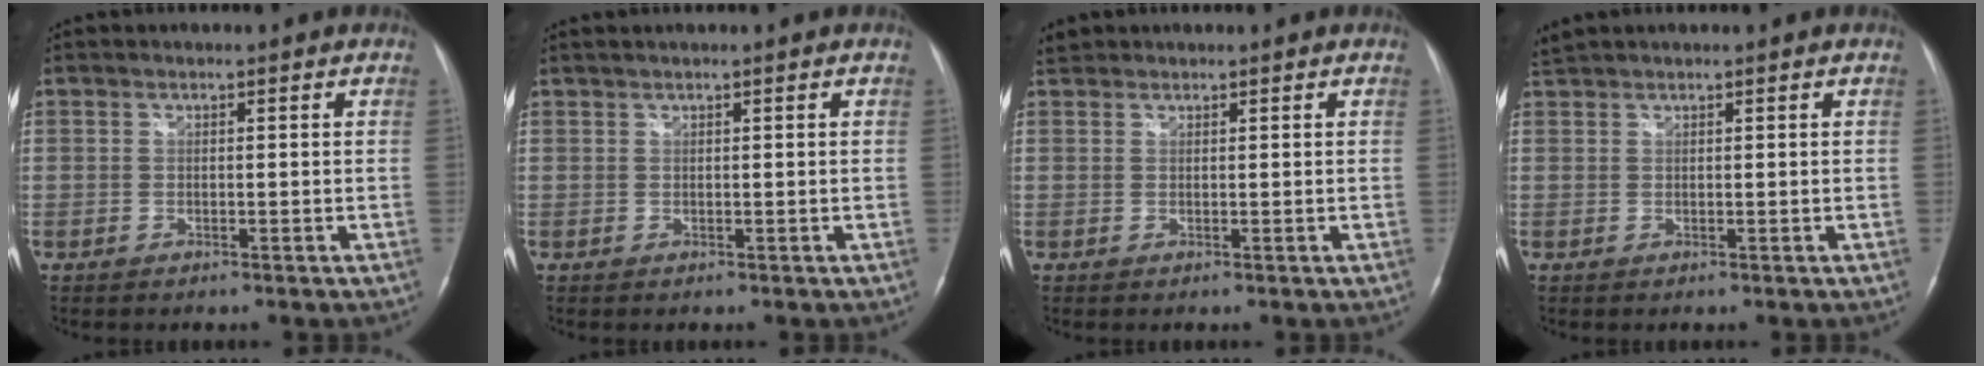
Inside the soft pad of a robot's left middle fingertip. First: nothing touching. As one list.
[{"total": 1.1, "force": [0.9, -0.1, 0.6], "torque": [-0.014, 0.013, 0.022]}, {"total": 1.9, "force": [1.5, 1.1, 0.0], "torque": [0.000, 0.017, 0.027]}, {"total": 1.3, "force": [1.3, -0.1, 0.1], "torque": [-0.010, 0.018, 0.034]}]